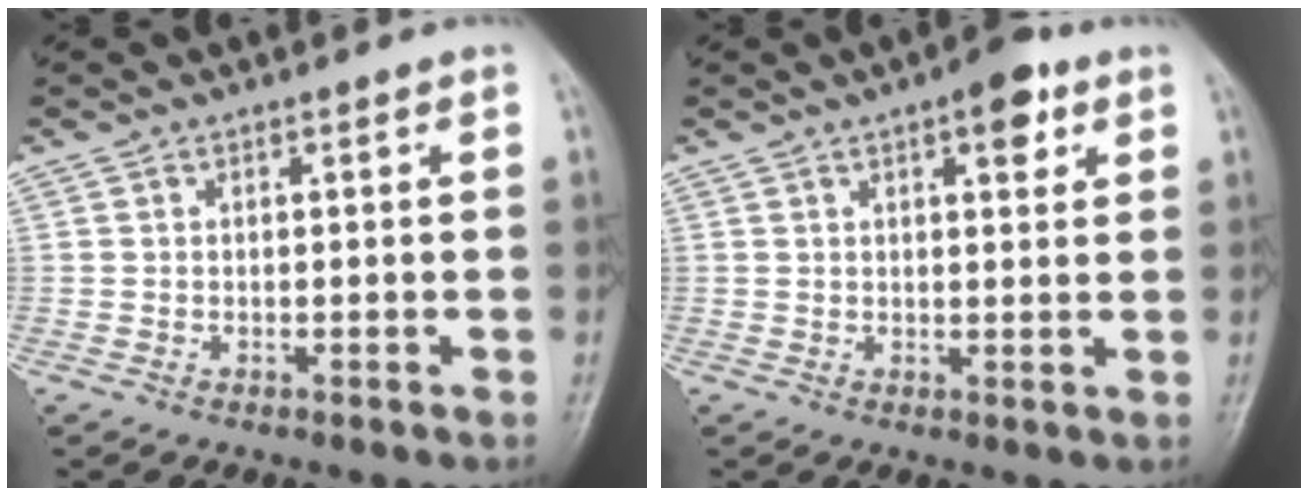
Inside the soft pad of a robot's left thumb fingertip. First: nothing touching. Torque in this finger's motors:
{"motor_torque": [0.88, 0.64, 0.63, -0.51, 0.03]}